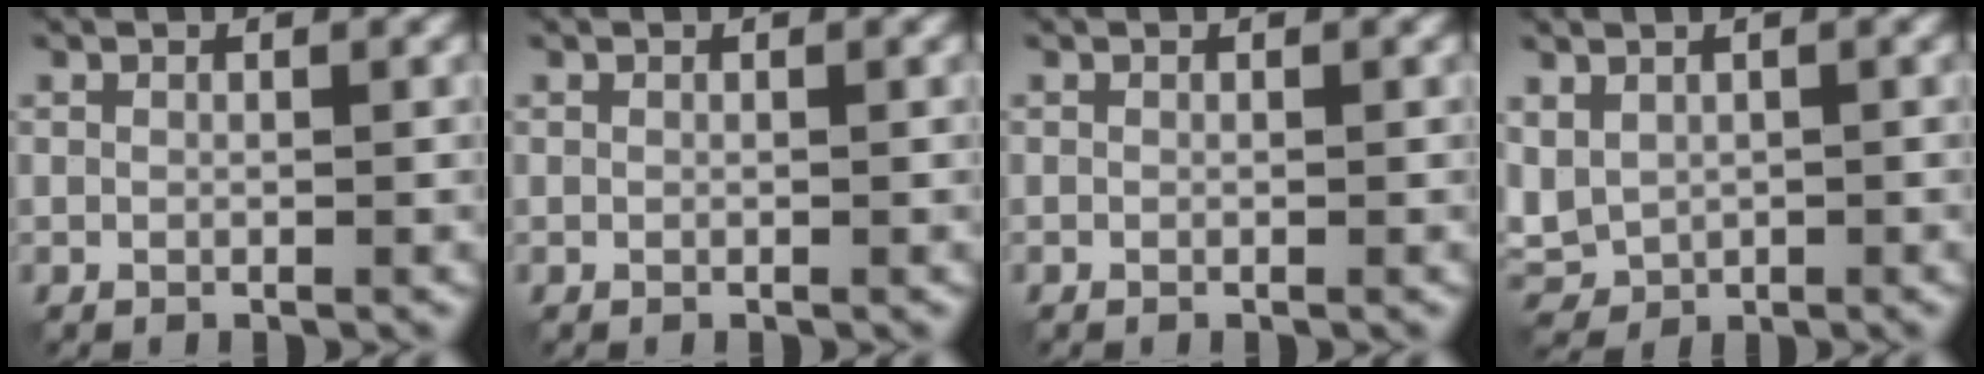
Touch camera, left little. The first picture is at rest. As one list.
[{"total": 0.0}, {"total": 0.0}, {"total": 3.1, "force": [0.4, 2.5, 1.8], "torque": [-0.047, -0.005, 0.009]}]